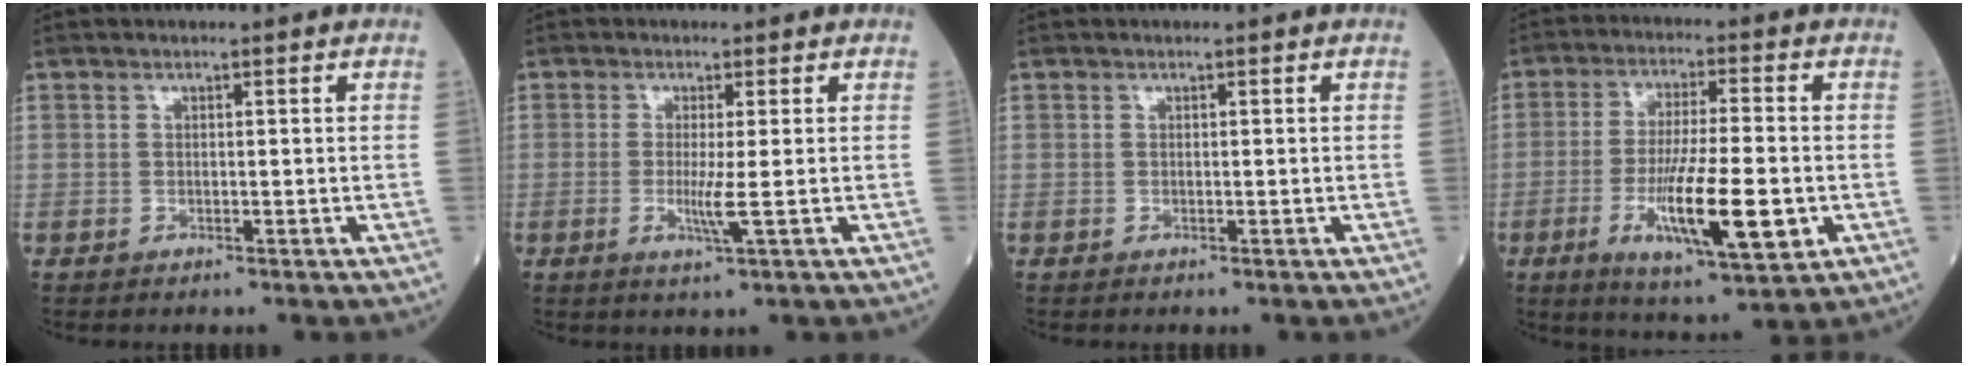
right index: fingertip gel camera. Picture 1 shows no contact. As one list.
[{"total": 3.3, "force": [-0.5, -0.5, 3.3], "torque": [-0.069, -0.010, -0.009]}, {"total": 0.0}, {"total": 13.1, "force": [-3.4, 2.3, 12.4], "torque": [-0.219, -0.020, -0.052]}]